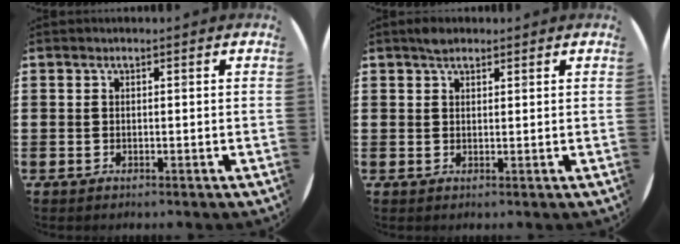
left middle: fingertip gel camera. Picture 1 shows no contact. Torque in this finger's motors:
{"motor_torque": [0.47, -0.40, 0.01, 0.05]}